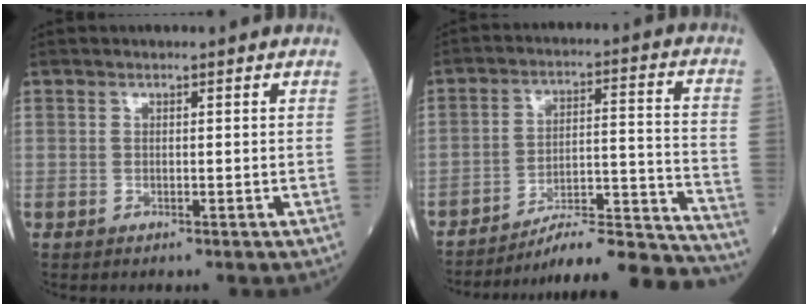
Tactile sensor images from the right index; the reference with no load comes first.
{"total": 19.0, "force": [-18.2, 0.3, 5.5], "torque": [-0.053, 0.030, -0.262]}